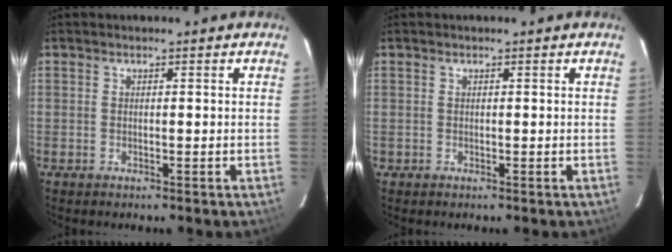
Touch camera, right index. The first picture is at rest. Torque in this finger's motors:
{"motor_torque": [-1.04, -0.34, -1.06, -0.21]}